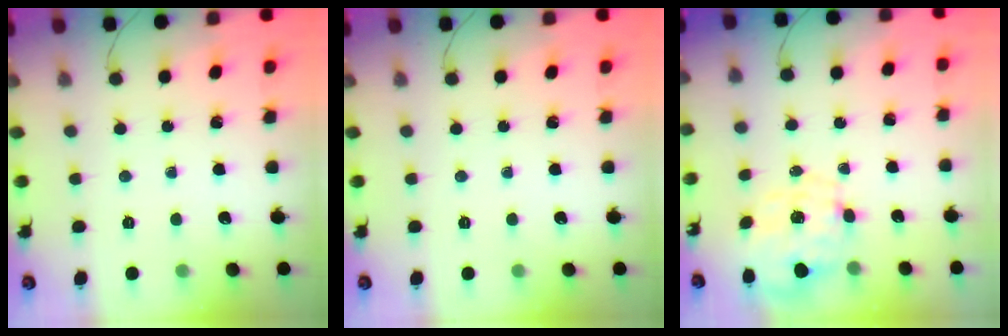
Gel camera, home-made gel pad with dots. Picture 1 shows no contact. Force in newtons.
{"total": 0.0}
{"total": 2.3, "press": 2.1, "slide": 1.0}